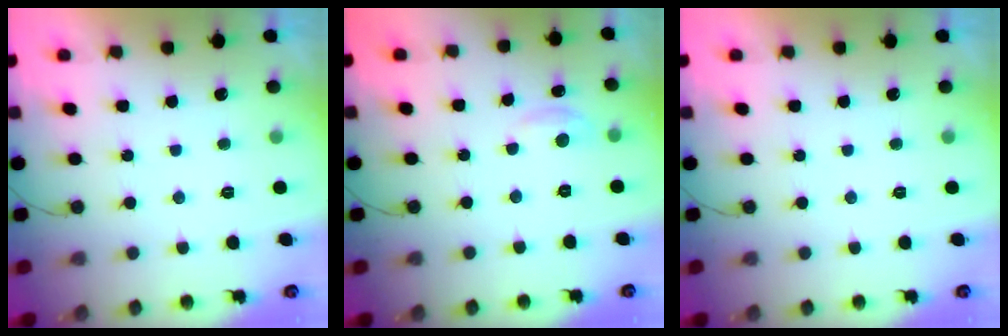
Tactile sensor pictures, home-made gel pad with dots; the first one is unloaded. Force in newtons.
{"total": 2.9, "press": 2.9, "slide": 0.3}
{"total": 0.0}